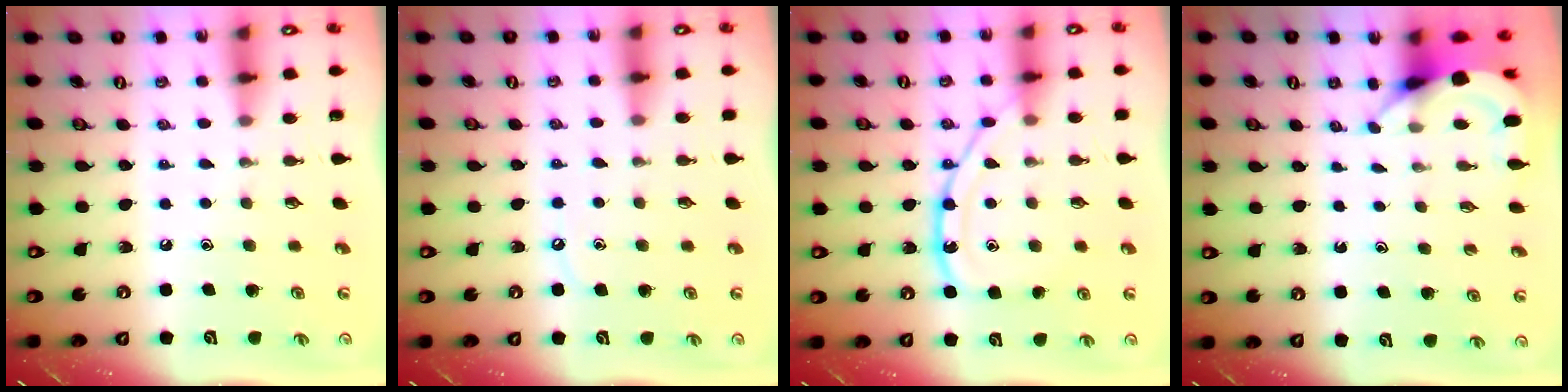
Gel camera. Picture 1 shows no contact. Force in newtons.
{"total": 3.7, "press": 3.7, "slide": 0.5}
{"total": 14.0, "press": 13.9, "slide": 1.4}
{"total": 3.6, "press": 3.6, "slide": 0.2}